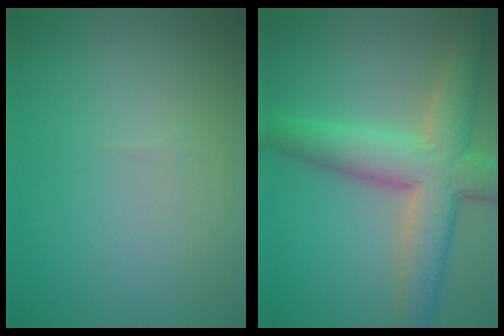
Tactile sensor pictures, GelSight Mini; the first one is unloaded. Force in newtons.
{"total": 7.5, "press": 7.5, "slide": 0.4}